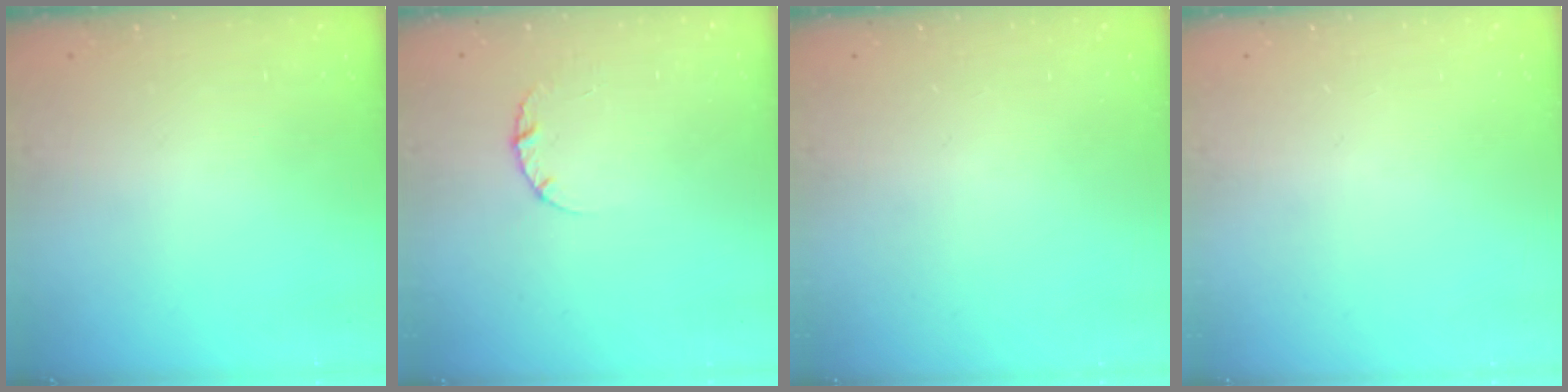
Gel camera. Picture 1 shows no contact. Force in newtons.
{"total": 2.6, "press": 2.6, "slide": 0.3}
{"total": 0.0}
{"total": 0.0}